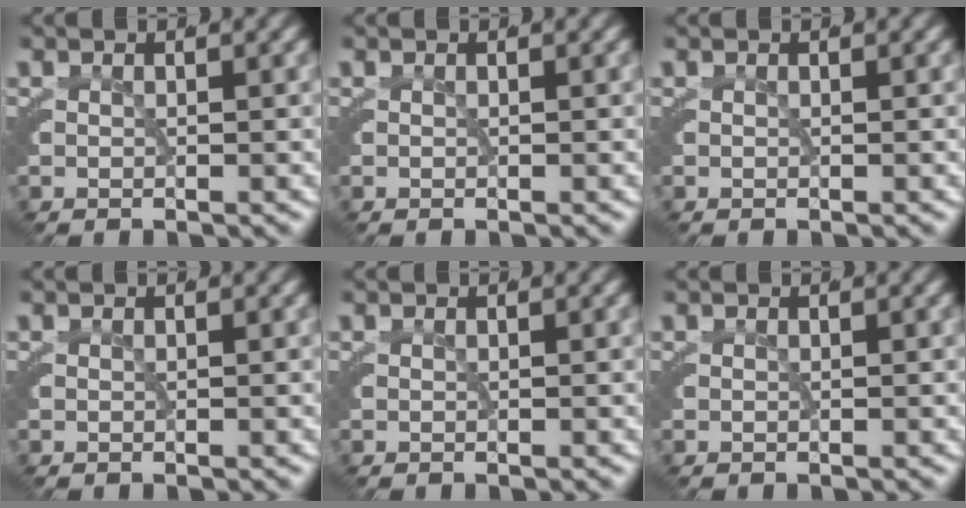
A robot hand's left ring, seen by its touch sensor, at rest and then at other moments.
{"total": 0.0}
{"total": 0.0}
{"total": 0.0}
{"total": 0.0}
{"total": 0.0}